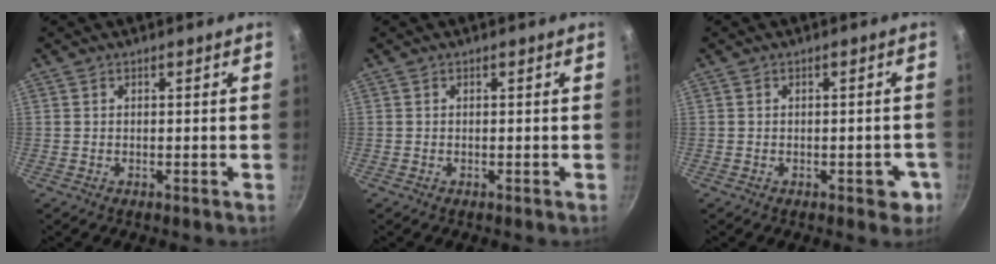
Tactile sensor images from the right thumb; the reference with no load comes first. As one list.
[{"total": 0.0}, {"total": 4.0, "force": [-1.5, 2.3, 2.9], "torque": [-0.009, 0.014, -0.016]}]